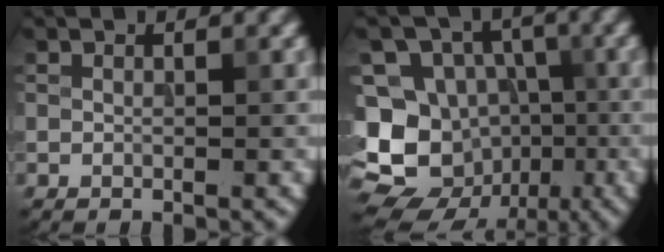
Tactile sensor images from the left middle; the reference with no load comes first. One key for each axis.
{"total": 14.7, "fx": -4.4, "fy": 12.9, "fz": 5.5, "tx": -0.128, "ty": 0.009, "tz": -0.080}